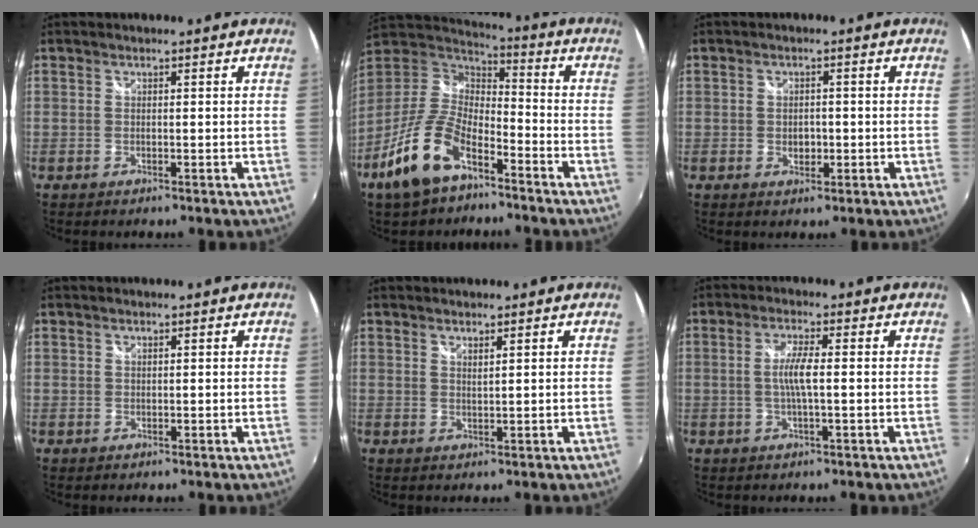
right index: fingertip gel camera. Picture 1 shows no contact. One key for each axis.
{"total": 16.1, "fx": -9.3, "fy": 7.2, "fz": 11.0, "tx": -0.238, "ty": -0.014, "tz": -0.177}
{"total": 2.6, "fx": -0.5, "fy": 2.0, "fz": 1.6, "tx": -0.025, "ty": 0.000, "tz": -0.008}
{"total": 0.7, "fx": 0.3, "fy": 0.7, "fz": 0.0, "tx": 0.002, "ty": 0.002, "tz": 0.003}
{"total": 1.4, "fx": 1.1, "fy": 0.1, "fz": 0.8, "tx": -0.014, "ty": -0.001, "tz": 0.018}
{"total": 4.4, "fx": -0.2, "fy": 0.3, "fz": 4.4, "tx": -0.083, "ty": 0.000, "tz": -0.003}